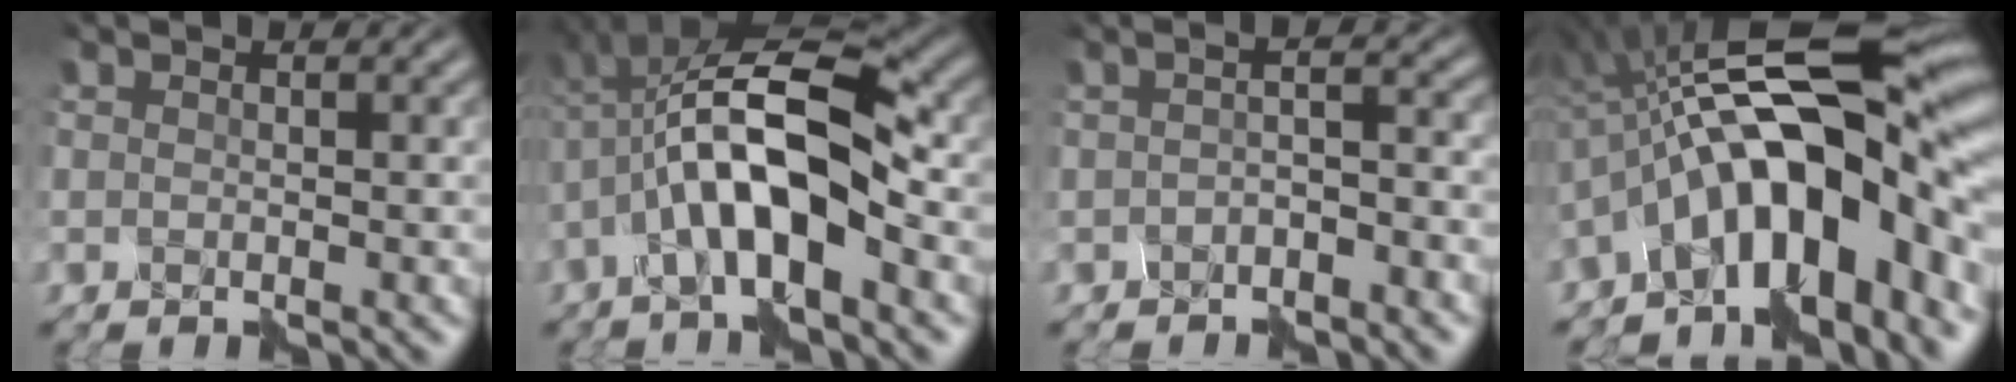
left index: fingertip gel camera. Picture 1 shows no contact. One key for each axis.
{"total": 9.6, "fx": -1.4, "fy": 3.3, "fz": 8.9, "tx": -0.159, "ty": 0.024, "tz": -0.031}
{"total": 1.6, "fx": -1.0, "fy": 0.3, "fz": 1.2, "tx": -0.020, "ty": 0.002, "tz": -0.023}
{"total": 17.1, "fx": -2.6, "fy": 8.4, "fz": 14.7, "tx": -0.204, "ty": 0.039, "tz": -0.058}